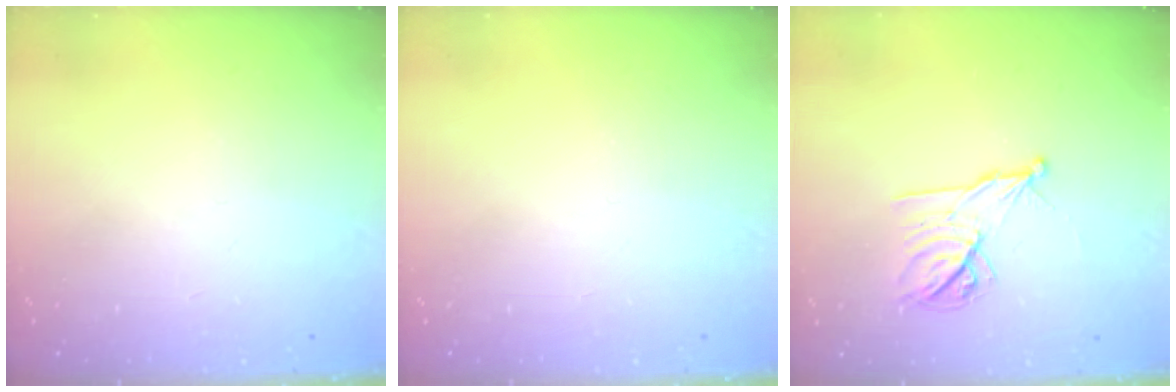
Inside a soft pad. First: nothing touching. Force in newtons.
{"total": 0.0}
{"total": 11.3, "press": 11.3, "slide": 0.5}